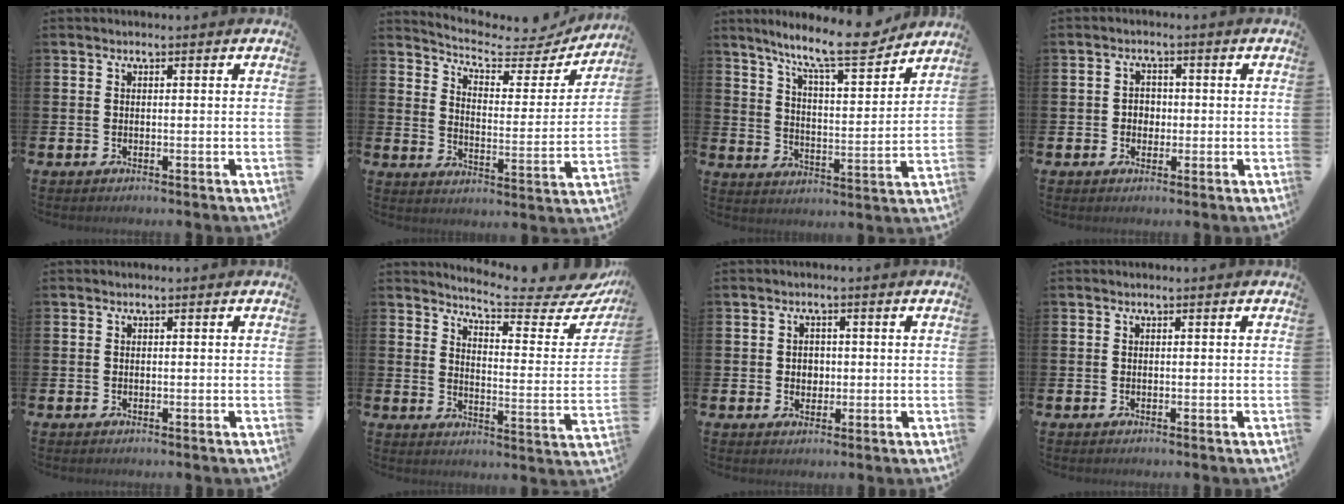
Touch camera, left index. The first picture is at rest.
{"total": 6.2, "force": [5.6, 1.9, 1.9], "torque": [-0.057, -0.044, 0.088]}
{"total": 11.0, "force": [9.6, 1.2, 5.2], "torque": [-0.120, -0.055, 0.165]}
{"total": 2.2, "force": [-0.1, 2.0, 0.8], "torque": [-0.006, 0.003, -0.009]}
{"total": 0.0}
{"total": 6.7, "force": [6.2, 0.5, 2.3], "torque": [-0.053, -0.058, 0.099]}
{"total": 2.0, "force": [0.4, 1.9, 0.8], "torque": [-0.004, 0.004, 0.000]}
{"total": 0.0}